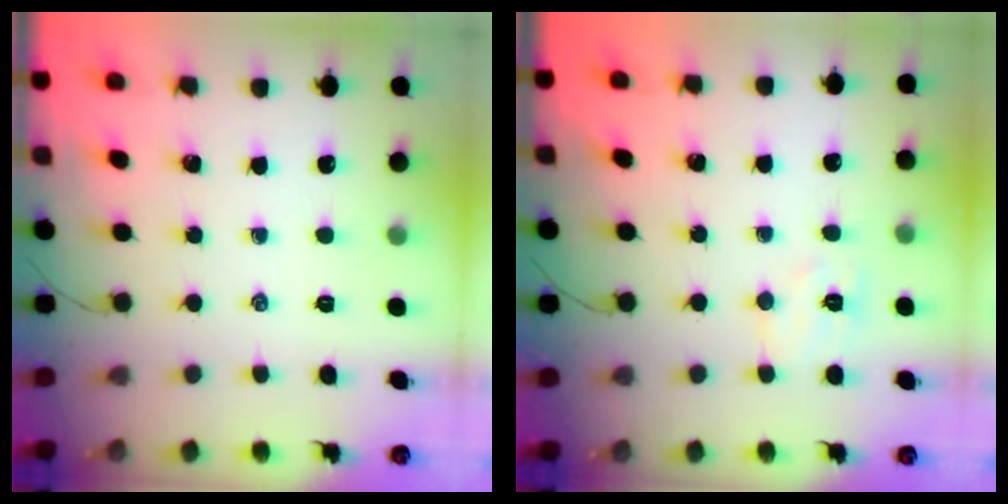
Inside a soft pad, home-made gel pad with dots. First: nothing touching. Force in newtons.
{"total": 5.9, "press": 5.8, "slide": 1.1}